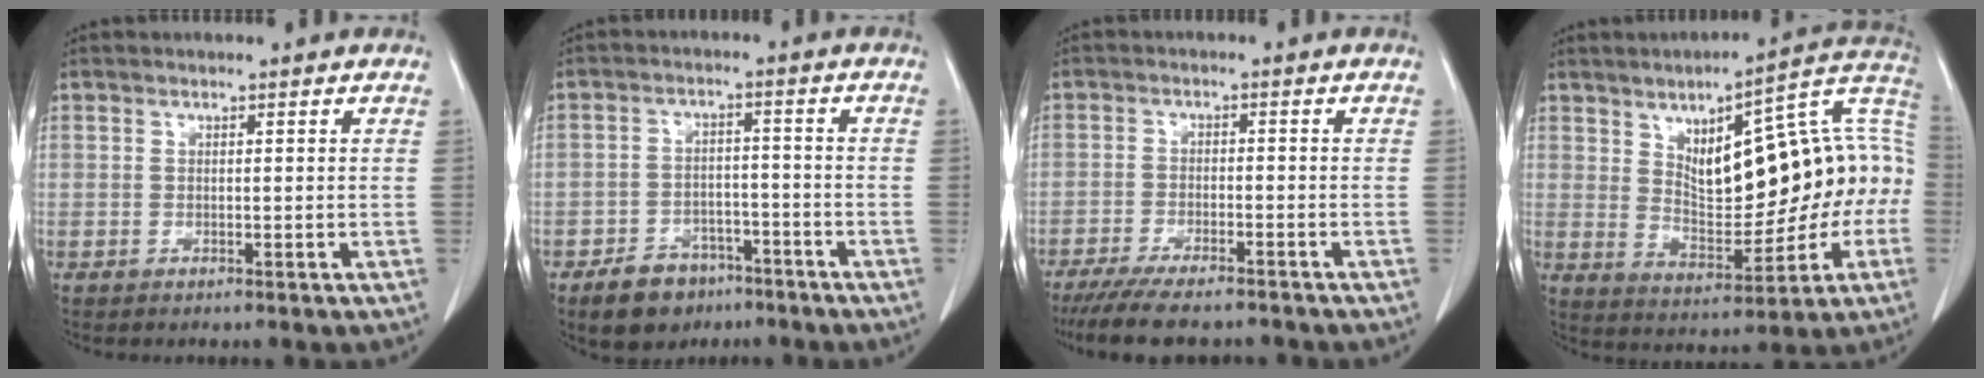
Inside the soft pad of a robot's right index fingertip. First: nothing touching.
{"total": 7.1, "force": [-4.7, 4.6, 2.6], "torque": [-0.049, 0.007, -0.071]}
{"total": 10.3, "force": [-8.7, 2.2, 5.0], "torque": [-0.074, -0.013, -0.134]}
{"total": 20.2, "force": [1.5, 7.7, 18.6], "torque": [-0.265, 0.043, 0.036]}